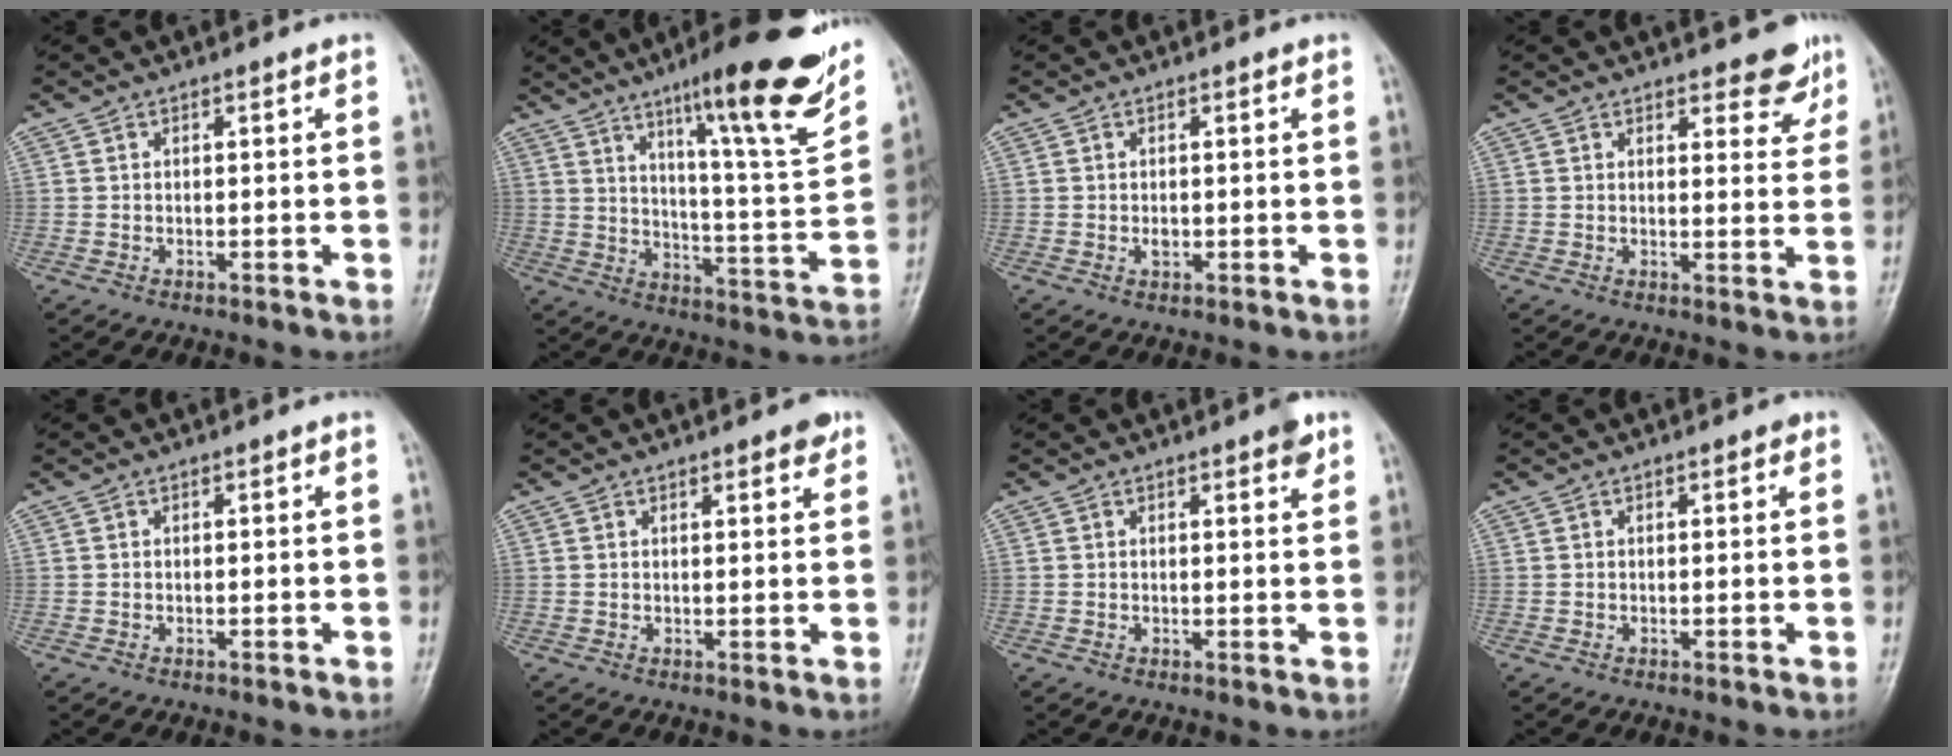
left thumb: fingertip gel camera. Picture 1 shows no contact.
{"total": 21.7, "force": [13.7, 3.1, 16.5], "torque": [-0.208, -0.065, 0.208]}
{"total": 1.3, "force": [0.0, 0.9, 1.0], "torque": [-0.010, 0.000, 0.002]}
{"total": 6.1, "force": [4.4, 2.5, 3.4], "torque": [-0.011, -0.026, 0.051]}
{"total": 0.0}
{"total": 3.0, "force": [2.0, 1.0, 2.0], "torque": [-0.017, -0.008, 0.024]}
{"total": 2.6, "force": [1.6, 0.7, 1.9], "torque": [-0.019, -0.006, 0.017]}
{"total": 0.7, "force": [0.4, 0.3, 0.5], "torque": [-0.007, 0.000, 0.003]}